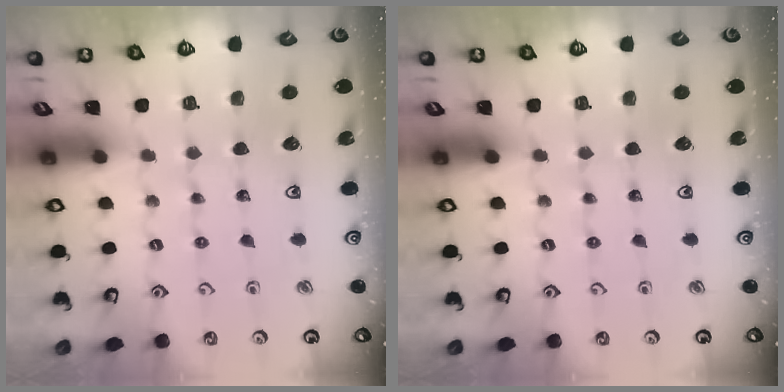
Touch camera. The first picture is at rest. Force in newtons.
{"total": 0.0}